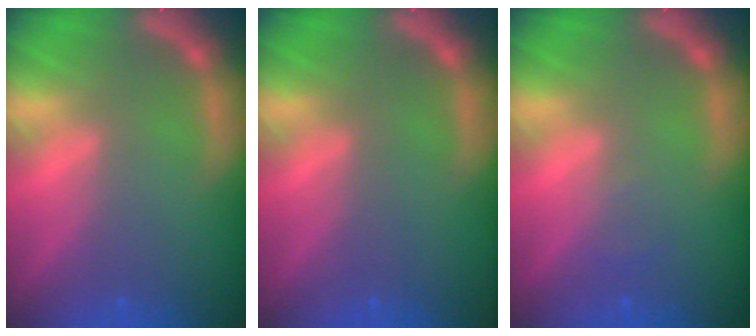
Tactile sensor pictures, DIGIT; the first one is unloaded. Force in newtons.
{"total": 0.0}
{"total": 0.9}